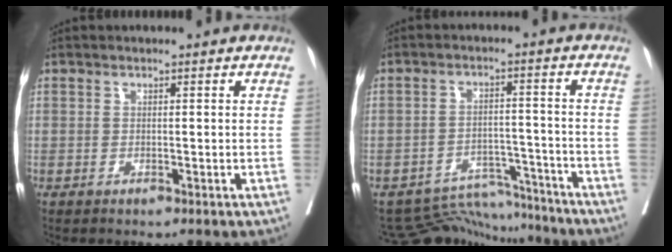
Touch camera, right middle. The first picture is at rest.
{"total": 6.3, "force": [-5.8, 1.0, -2.0], "torque": [0.035, 0.022, -0.087]}